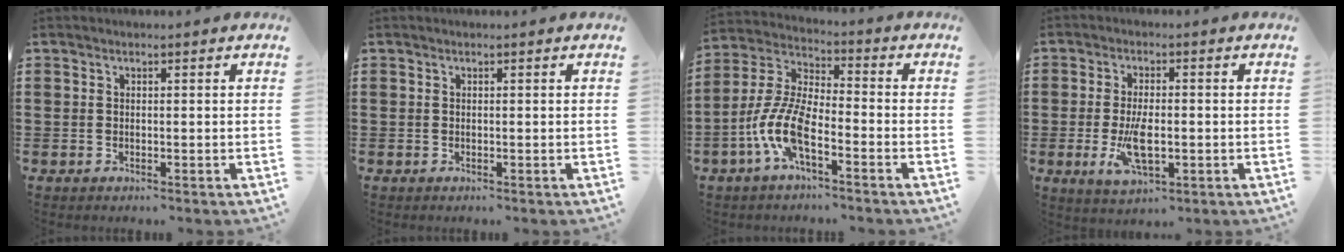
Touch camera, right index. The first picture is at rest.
{"total": 0.0}
{"total": 9.2, "force": [-4.4, 3.0, 7.5], "torque": [-0.195, -0.015, -0.091]}
{"total": 6.5, "force": [-1.3, 2.7, 5.7], "torque": [-0.125, -0.005, -0.026]}